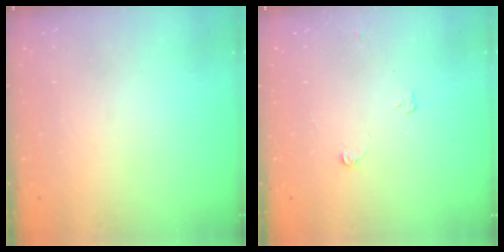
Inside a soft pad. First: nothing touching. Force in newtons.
{"total": 3.3, "press": 3.3, "slide": 0.4}